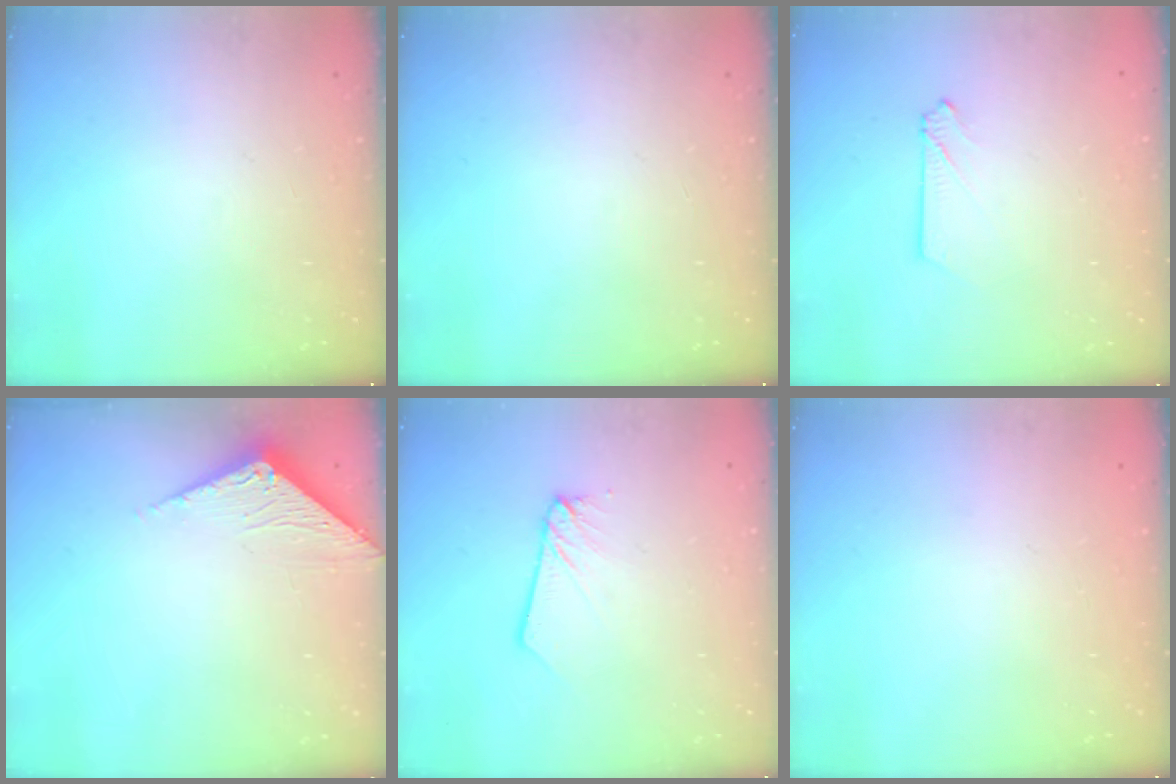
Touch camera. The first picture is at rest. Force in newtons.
{"total": 0.0}
{"total": 2.7, "press": 2.7, "slide": 0.3}
{"total": 3.3, "press": 3.3, "slide": 0.2}
{"total": 2.7, "press": 2.7, "slide": 0.2}
{"total": 0.0}